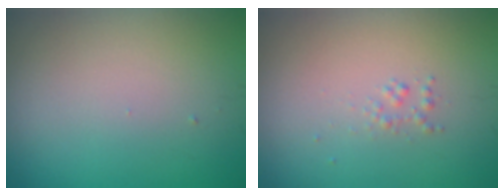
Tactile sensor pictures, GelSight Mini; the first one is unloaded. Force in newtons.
{"total": 0.7, "press": 0.7, "slide": 0.0}